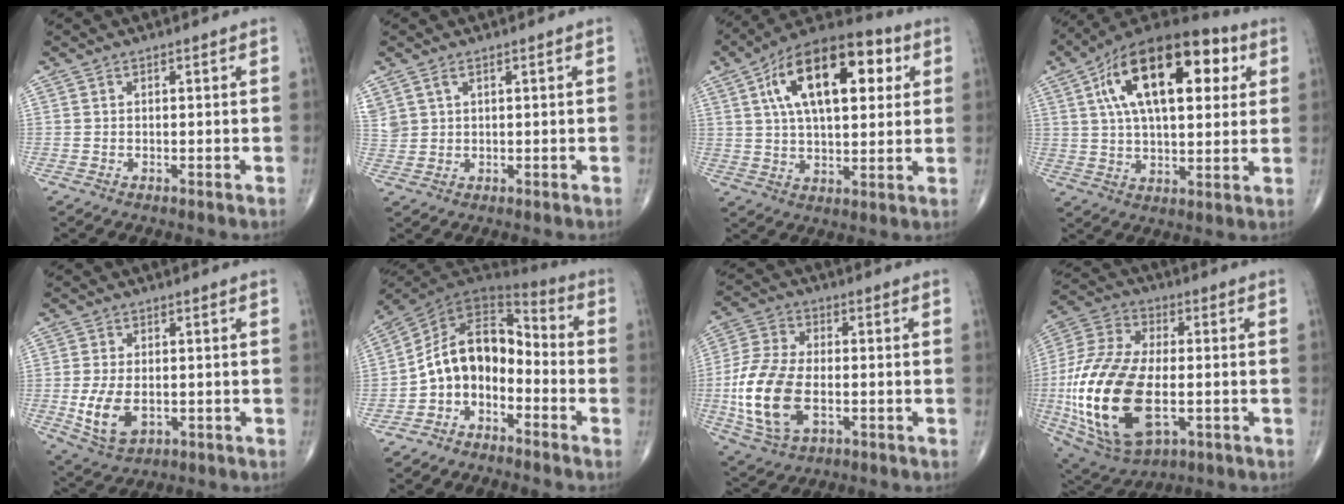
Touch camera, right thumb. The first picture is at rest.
{"total": 3.7, "force": [2.0, 2.3, 2.1], "torque": [-0.048, 0.002, 0.053]}
{"total": 21.1, "force": [6.6, 10.2, 17.2], "torque": [-0.259, 0.011, 0.099]}
{"total": 24.0, "force": [7.8, 11.6, 19.5], "torque": [-0.309, 0.013, 0.122]}
{"total": 8.2, "force": [-1.4, 5.0, 6.4], "torque": [-0.121, -0.008, -0.014]}
{"total": 11.8, "force": [-4.1, 8.0, 7.6], "torque": [-0.101, 0.088, -0.087]}
{"total": 15.7, "force": [-2.8, 9.0, 12.5], "torque": [-0.266, 0.005, -0.048]}
{"total": 26.2, "force": [-4.4, 13.9, 21.8], "torque": [-0.463, -0.005, -0.061]}